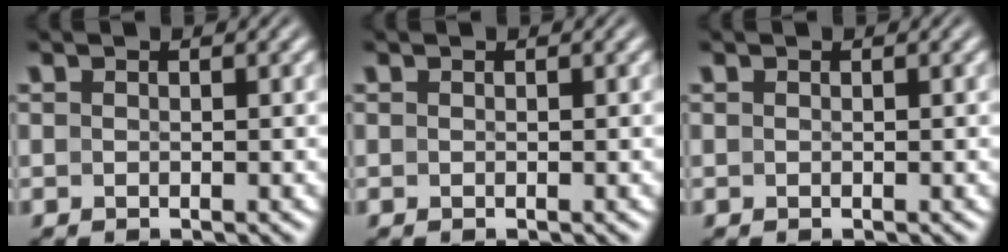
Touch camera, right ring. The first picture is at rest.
{"total": 0.0}
{"total": 0.0}